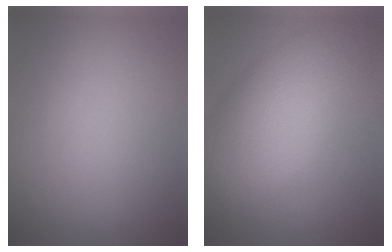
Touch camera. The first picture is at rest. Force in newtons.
{"total": 7.9, "press": 7.9, "slide": 0.3}